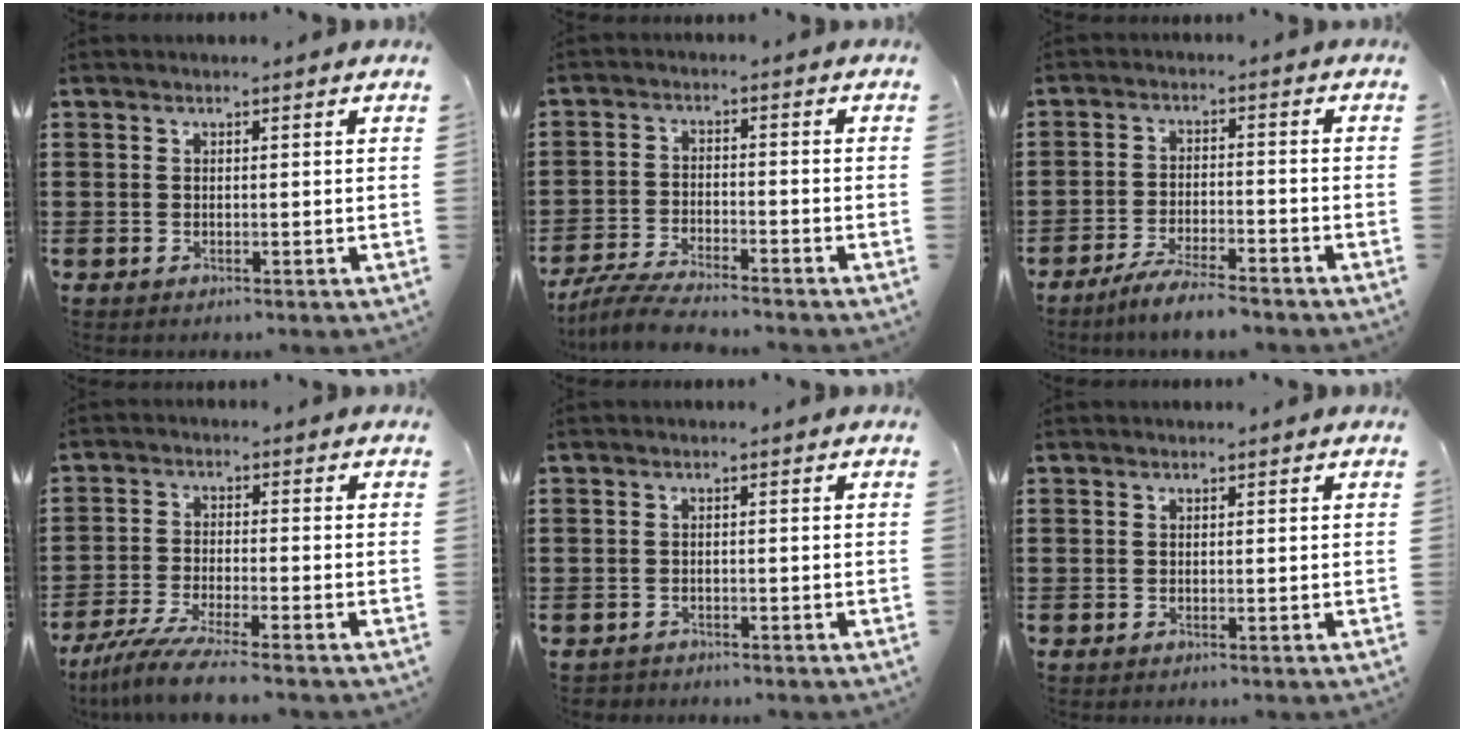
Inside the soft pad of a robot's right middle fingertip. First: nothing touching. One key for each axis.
{"total": 5.1, "fx": -4.8, "fy": 0.3, "fz": 1.6, "tx": -0.048, "ty": -0.011, "tz": -0.098}
{"total": 5.0, "fx": -4.6, "fy": 0.1, "fz": 2.1, "tx": -0.049, "ty": -0.008, "tz": -0.090}
{"total": 6.3, "fx": -5.5, "fy": -0.2, "fz": 3.0, "tx": -0.074, "ty": -0.021, "tz": -0.107}
{"total": 1.1, "fx": -1.1, "fy": 0.3, "fz": -0.1, "tx": -0.002, "ty": 0.001, "tz": -0.024}
{"total": 0.0}